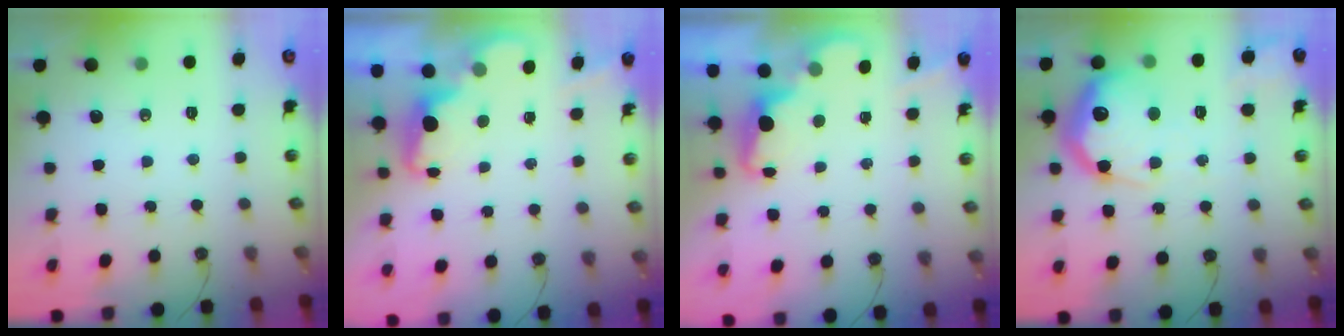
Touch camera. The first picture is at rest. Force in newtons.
{"total": 1.9, "press": 1.9, "slide": 0.6}
{"total": 2.2, "press": 2.1, "slide": 0.5}
{"total": 23.7, "press": 23.6, "slide": 2.3}